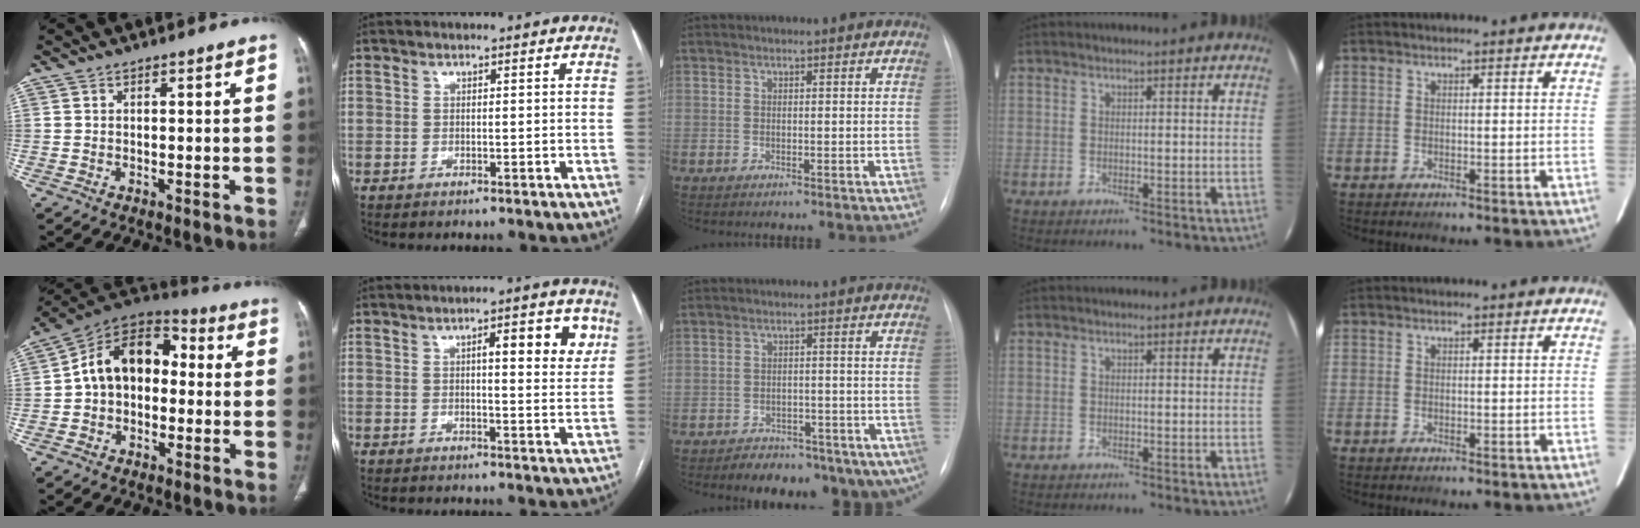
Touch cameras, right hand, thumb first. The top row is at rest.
{"thumb": {"total": 14.3, "force": [0.2, 10.1, 10.2], "torque": [-0.135, 0.048, -0.013]}, "index": {"total": 7.6, "force": [3.0, 1.7, 6.8], "torque": [-0.089, 0.005, 0.036]}, "middle": {"total": 12.8, "force": [-9.4, 6.8, 5.2], "torque": [-0.046, 0.024, -0.119]}}